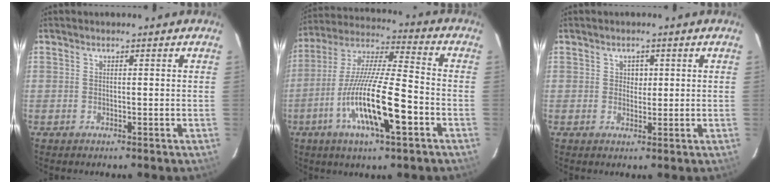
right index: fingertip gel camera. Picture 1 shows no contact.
{"total": 18.0, "force": [-6.7, 3.2, 16.4], "torque": [-0.321, -0.018, -0.130]}
{"total": 1.8, "force": [0.4, 1.7, 0.5], "torque": [-0.006, 0.007, 0.007]}